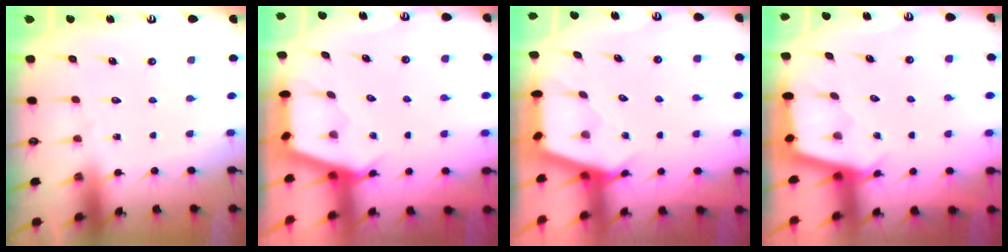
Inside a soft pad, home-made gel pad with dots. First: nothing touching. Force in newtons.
{"total": 3.0, "press": 3.0, "slide": 0.4}
{"total": 2.8, "press": 2.7, "slide": 0.4}
{"total": 3.0, "press": 2.9, "slide": 0.3}